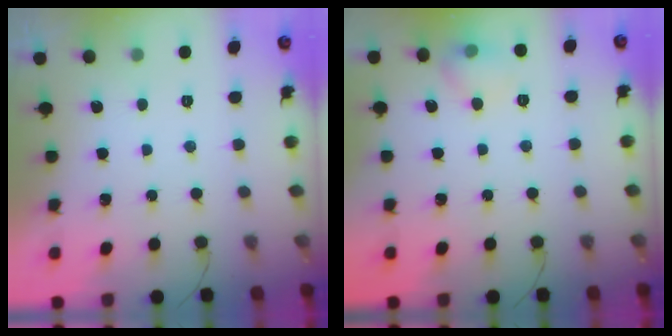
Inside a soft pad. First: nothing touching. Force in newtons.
{"total": 6.6, "press": 6.4, "slide": 1.5}